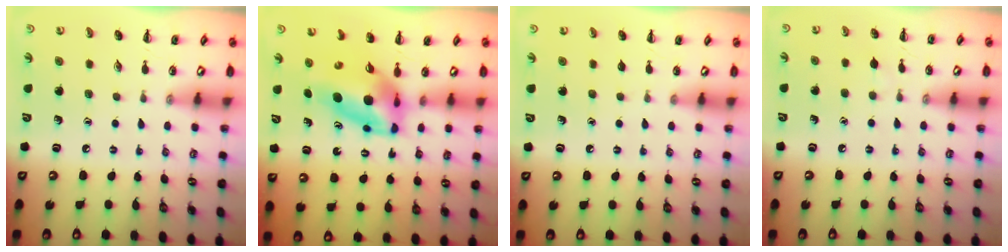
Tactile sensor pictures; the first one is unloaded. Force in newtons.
{"total": 8.4, "press": 8.0, "slide": 2.7}
{"total": 0.0}
{"total": 3.9, "press": 3.6, "slide": 1.6}